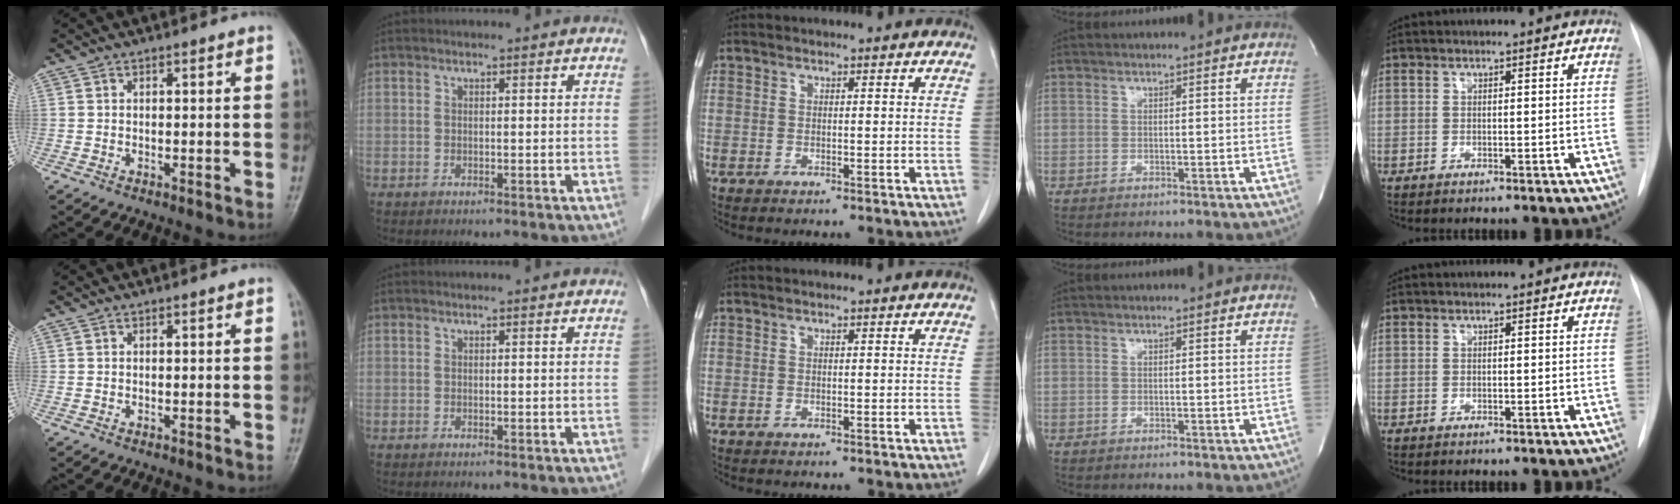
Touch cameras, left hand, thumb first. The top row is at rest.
{}